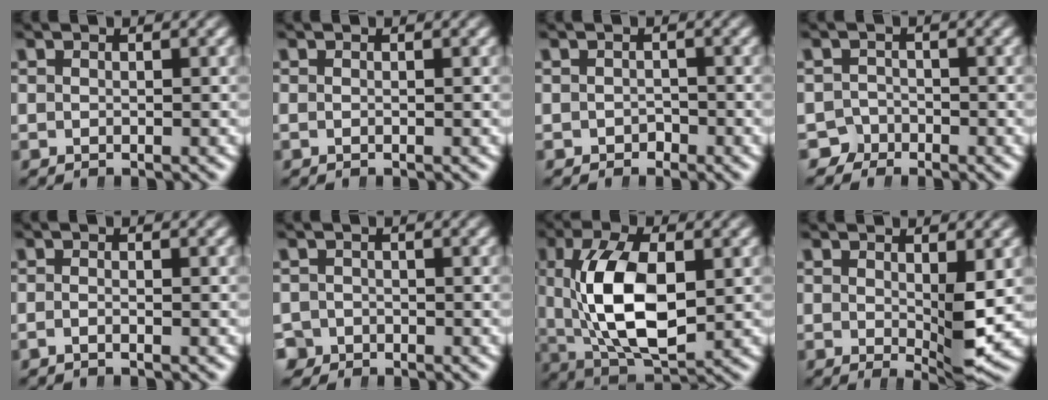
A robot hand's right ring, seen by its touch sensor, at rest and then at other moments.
{"total": 0.8, "force": [-0.4, 0.6, 0.5], "torque": [-0.019, -0.004, -0.008]}
{"total": 1.0, "force": [-0.8, 0.3, -0.5], "torque": [0.006, -0.006, -0.011]}
{"total": 2.6, "force": [-2.0, 1.7, -0.4], "torque": [0.000, -0.013, -0.036]}
{"total": 1.3, "force": [-1.0, 0.2, 0.8], "torque": [-0.024, -0.003, -0.022]}
{"total": 2.0, "force": [-1.5, 1.3, -0.4], "torque": [0.000, -0.017, -0.023]}
{"total": 8.8, "force": [0.2, 4.6, 7.5], "torque": [-0.161, -0.032, 0.027]}
{"total": 2.6, "force": [0.1, 0.6, 2.5], "torque": [-0.049, -0.023, 0.005]}